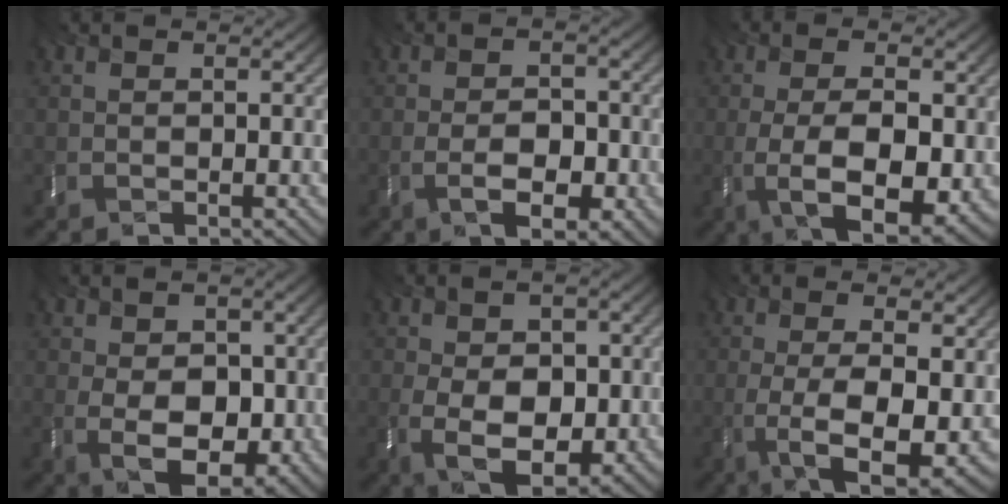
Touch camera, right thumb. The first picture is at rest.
{"total": 4.8, "force": [-2.6, 2.2, 3.4], "torque": [-0.045, -0.014, -0.054]}
{"total": 8.6, "force": [-2.3, 3.3, 7.6], "torque": [-0.133, -0.019, -0.043]}
{"total": 6.8, "force": [-0.6, 4.6, 4.9], "torque": [-0.093, -0.022, -0.016]}
{"total": 8.1, "force": [-1.7, 5.1, 6.1], "torque": [-0.113, -0.019, -0.037]}
{"total": 8.3, "force": [-1.8, 2.2, 7.8], "torque": [-0.132, -0.016, -0.033]}